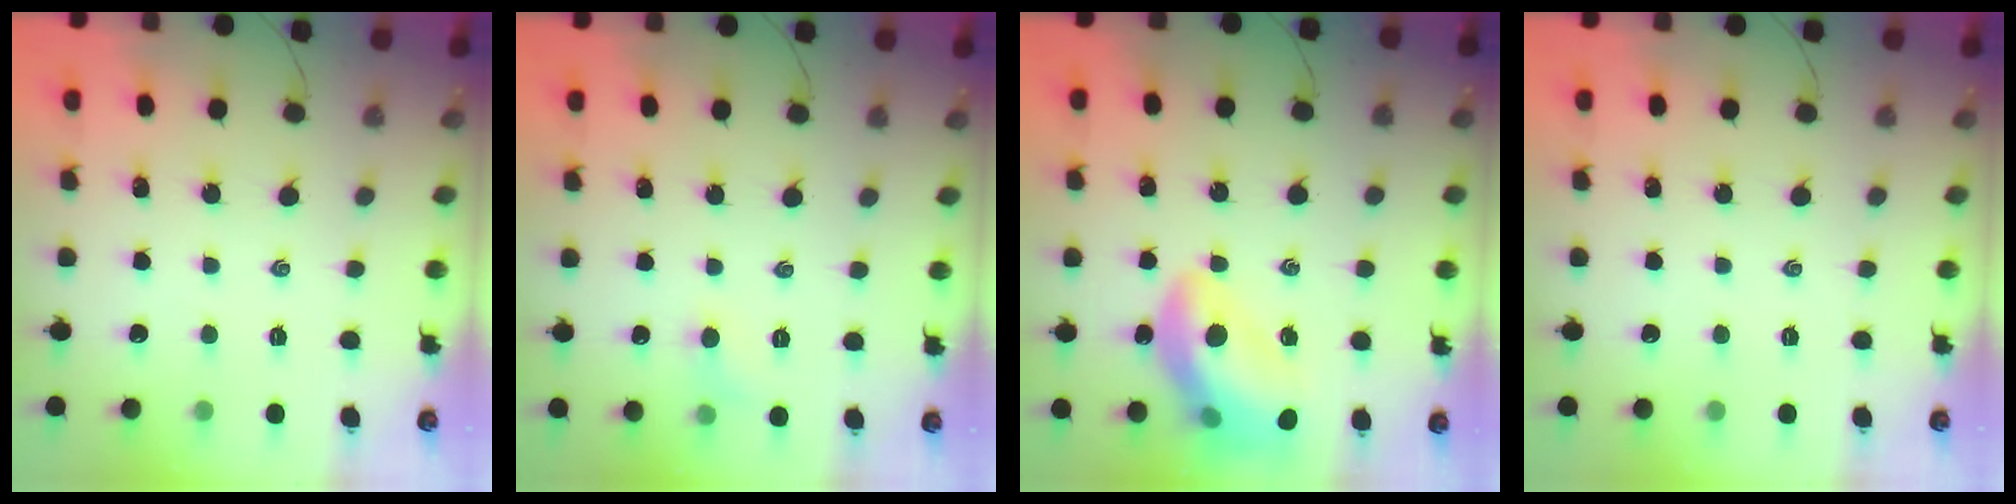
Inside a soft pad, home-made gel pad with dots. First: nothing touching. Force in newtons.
{"total": 5.0, "press": 4.8, "slide": 1.3}
{"total": 17.5, "press": 17.1, "slide": 3.6}
{"total": 0.0}